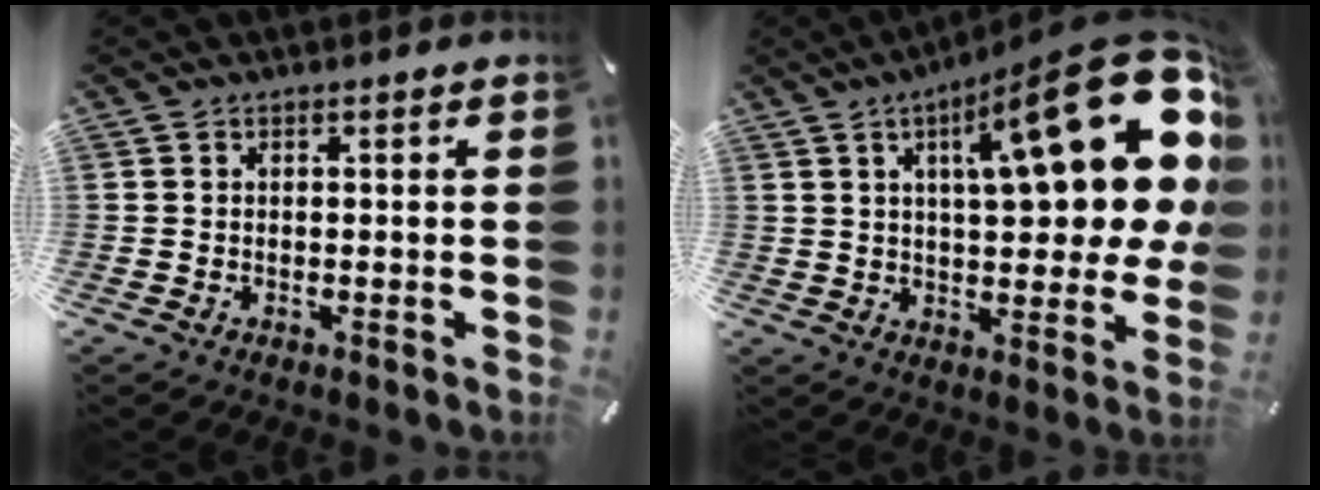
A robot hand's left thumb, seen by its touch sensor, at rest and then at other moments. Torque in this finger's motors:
{"motor_torque": [2.50, 2.41, 2.77, 0.00, 0.37]}